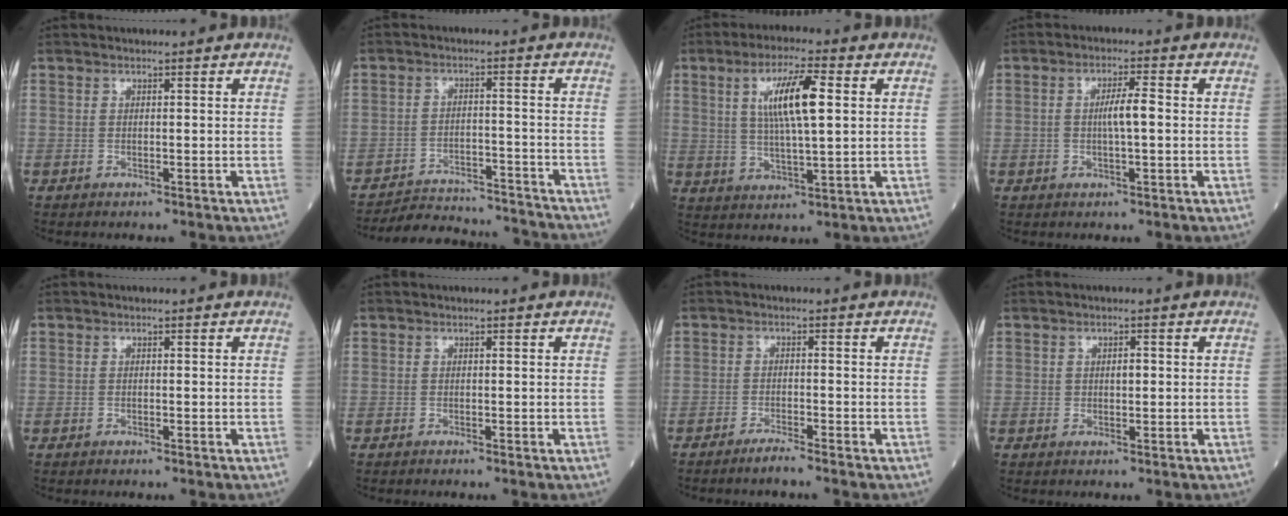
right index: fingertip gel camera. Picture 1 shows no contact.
{"total": 12.7, "force": [-12.5, 1.8, 1.5], "torque": [-0.018, 0.013, -0.175]}
{"total": 9.7, "force": [2.5, 1.4, 9.2], "torque": [-0.173, 0.008, 0.047]}
{"total": 4.0, "force": [0.0, 0.5, 4.0], "torque": [-0.074, 0.006, -0.001]}
{"total": 0.0}
{"total": 0.0}
{"total": 2.1, "force": [-1.9, -0.4, 1.0], "torque": [-0.022, -0.002, -0.038]}
{"total": 1.5, "force": [0.2, 0.8, 1.3], "torque": [-0.019, 0.001, 0.003]}